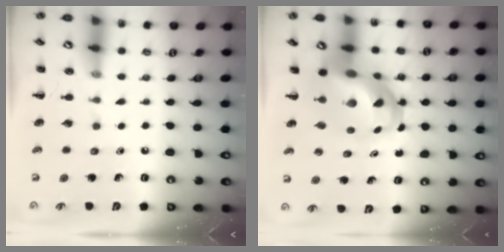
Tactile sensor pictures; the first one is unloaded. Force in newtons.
{"total": 11.7, "press": 11.2, "slide": 3.3}